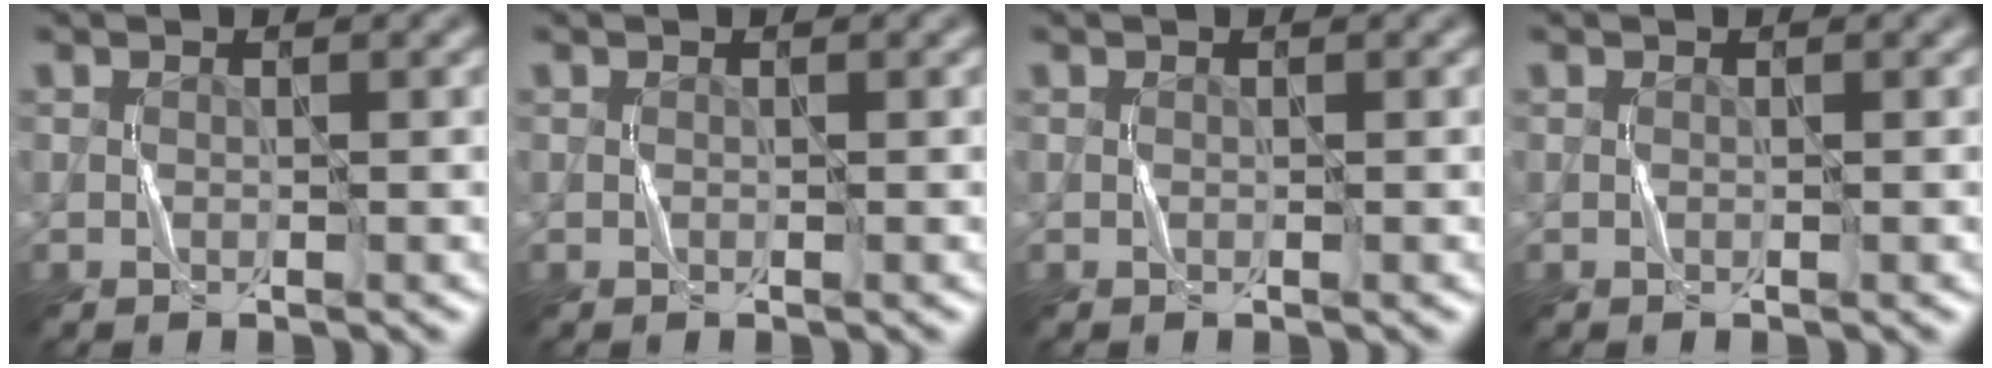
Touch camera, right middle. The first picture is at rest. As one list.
[{"total": 0.0}, {"total": 0.0}, {"total": 0.0}]